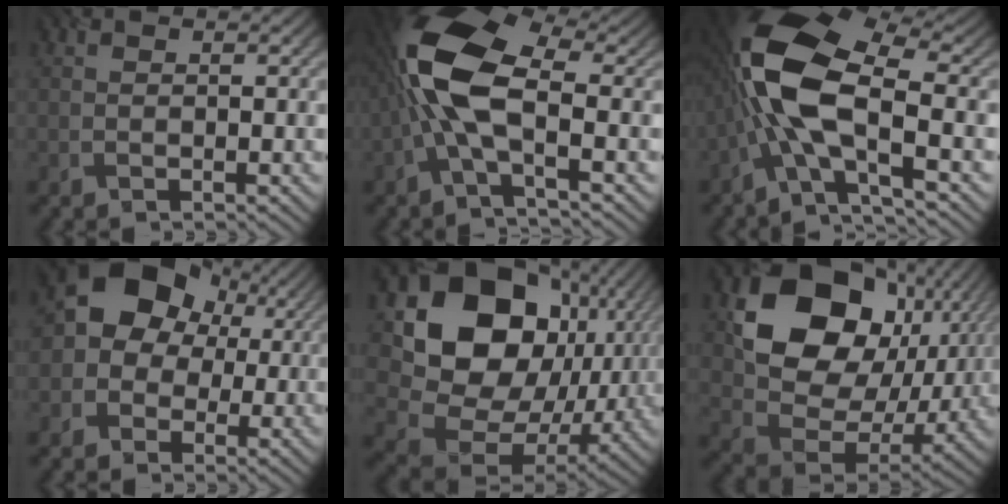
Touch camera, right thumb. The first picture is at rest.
{"total": 11.5, "force": [-0.6, 4.8, 10.4], "torque": [-0.235, 0.021, -0.029]}
{"total": 14.2, "force": [-1.7, 6.0, 12.8], "torque": [-0.283, 0.009, -0.051]}
{"total": 9.5, "force": [1.4, 8.2, 4.6], "torque": [-0.074, 0.002, -0.003]}
{"total": 18.7, "force": [4.5, 15.0, 10.3], "torque": [-0.215, -0.017, 0.110]}
{"total": 18.0, "force": [5.8, 13.5, 10.4], "torque": [-0.210, -0.012, 0.131]}